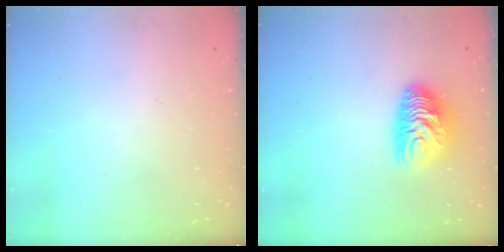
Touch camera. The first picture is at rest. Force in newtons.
{"total": 10.3, "press": 10.3, "slide": 0.5}